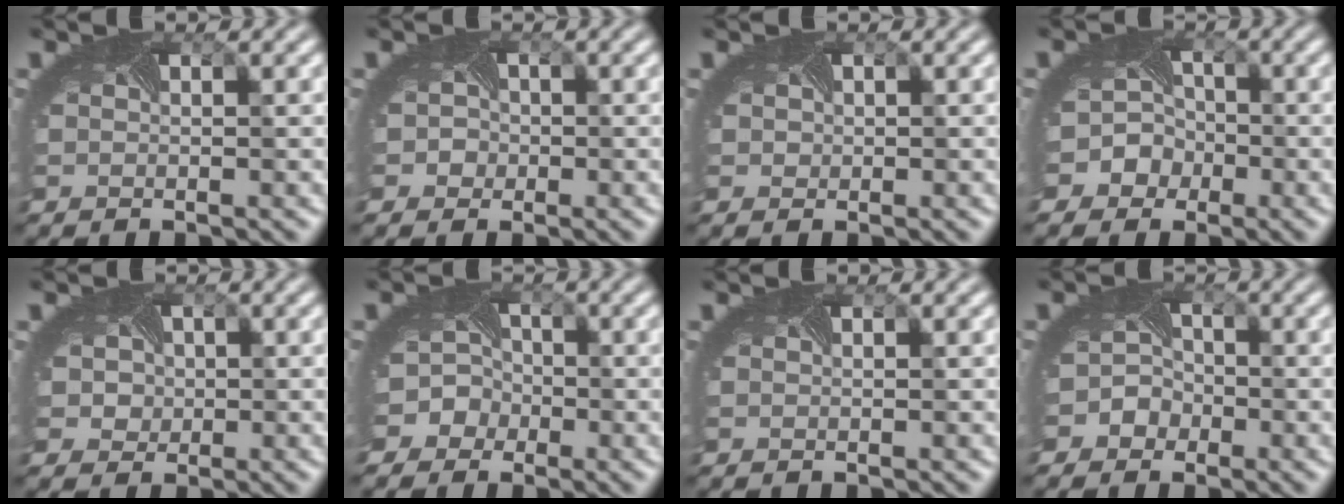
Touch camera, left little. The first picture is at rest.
{"total": 2.0, "force": [-0.3, 2.0, 0.4], "torque": [0.012, 0.006, -0.014]}
{"total": 0.8, "force": [0.2, 0.8, -0.1], "torque": [0.002, -0.001, -0.001]}
{"total": 4.3, "force": [-1.9, 3.8, 0.8], "torque": [0.010, 0.006, -0.040]}
{"total": 3.5, "force": [0.6, 3.1, 1.6], "torque": [-0.021, 0.016, -0.007]}
{"total": 5.2, "force": [-2.6, 4.5, 0.7], "torque": [0.010, 0.003, -0.060]}
{"total": 0.0}
{"total": 2.7, "force": [-1.5, 2.2, 0.3], "torque": [0.014, 0.004, -0.029]}